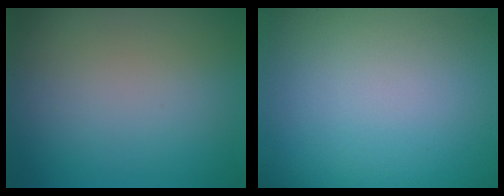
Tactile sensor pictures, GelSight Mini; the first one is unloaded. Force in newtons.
{"total": 0.0}